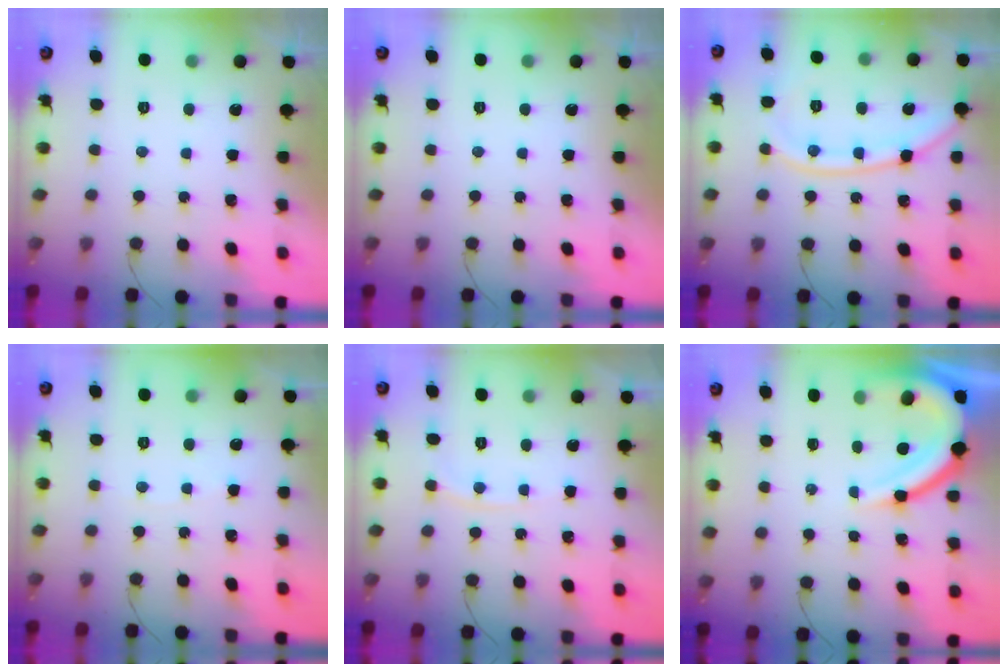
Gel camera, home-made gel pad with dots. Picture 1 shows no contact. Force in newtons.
{"total": 0.0}
{"total": 11.9, "press": 11.8, "slide": 1.3}
{"total": 2.6, "press": 2.6, "slide": 0.3}
{"total": 4.7, "press": 4.6, "slide": 0.8}
{"total": 12.5, "press": 12.4, "slide": 1.5}